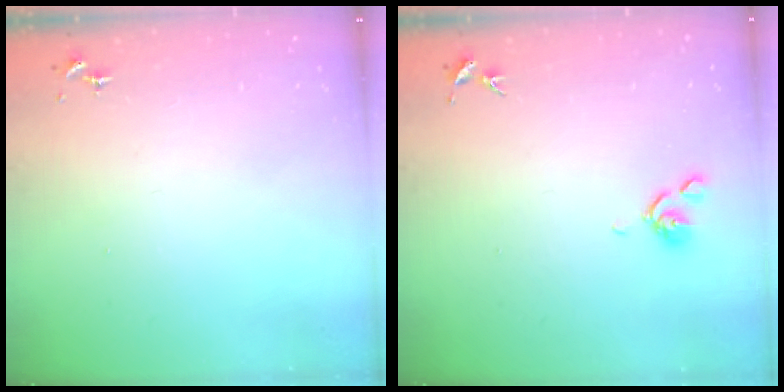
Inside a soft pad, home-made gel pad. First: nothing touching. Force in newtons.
{"total": 6.4, "press": 6.2, "slide": 1.3}